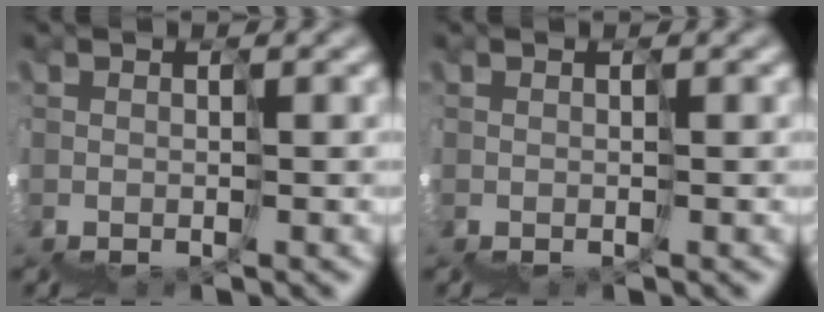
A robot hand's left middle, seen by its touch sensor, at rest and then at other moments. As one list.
[{"total": 0.0}]